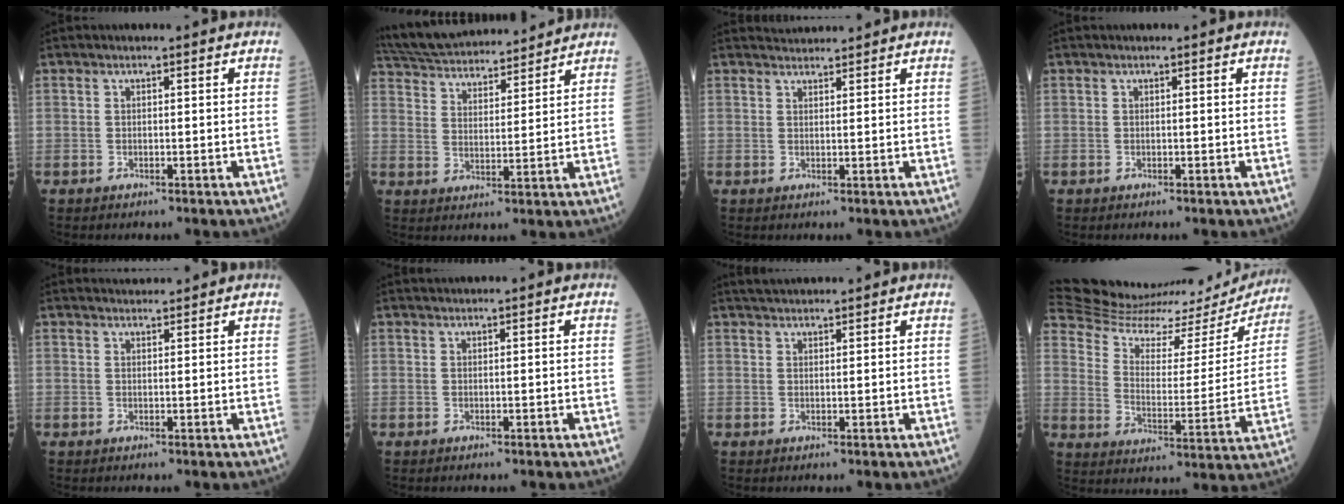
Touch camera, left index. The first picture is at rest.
{"total": 18.7, "force": [17.3, 3.5, 6.1], "torque": [-0.118, 0.035, 0.273]}
{"total": 2.5, "force": [2.5, 0.0, 0.0], "torque": [-0.006, 0.021, 0.046]}
{"total": 0.0}
{"total": 2.5, "force": [2.4, 0.2, 0.2], "torque": [-0.007, 0.019, 0.038]}
{"total": 1.2, "force": [1.2, -0.2, 0.3], "torque": [-0.003, 0.018, 0.026]}
{"total": 4.6, "force": [4.3, 0.5, 1.6], "torque": [-0.025, 0.034, 0.069]}
{"total": 27.0, "force": [25.9, 5.1, 5.5], "torque": [-0.102, -0.072, 0.343]}